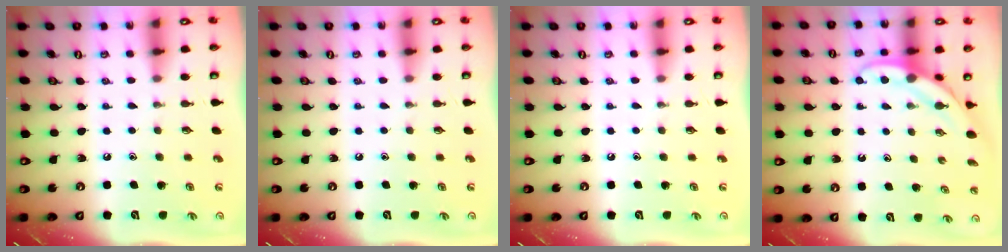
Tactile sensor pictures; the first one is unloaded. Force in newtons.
{"total": 0.0}
{"total": 0.0}
{"total": 5.9, "press": 5.9, "slide": 0.3}